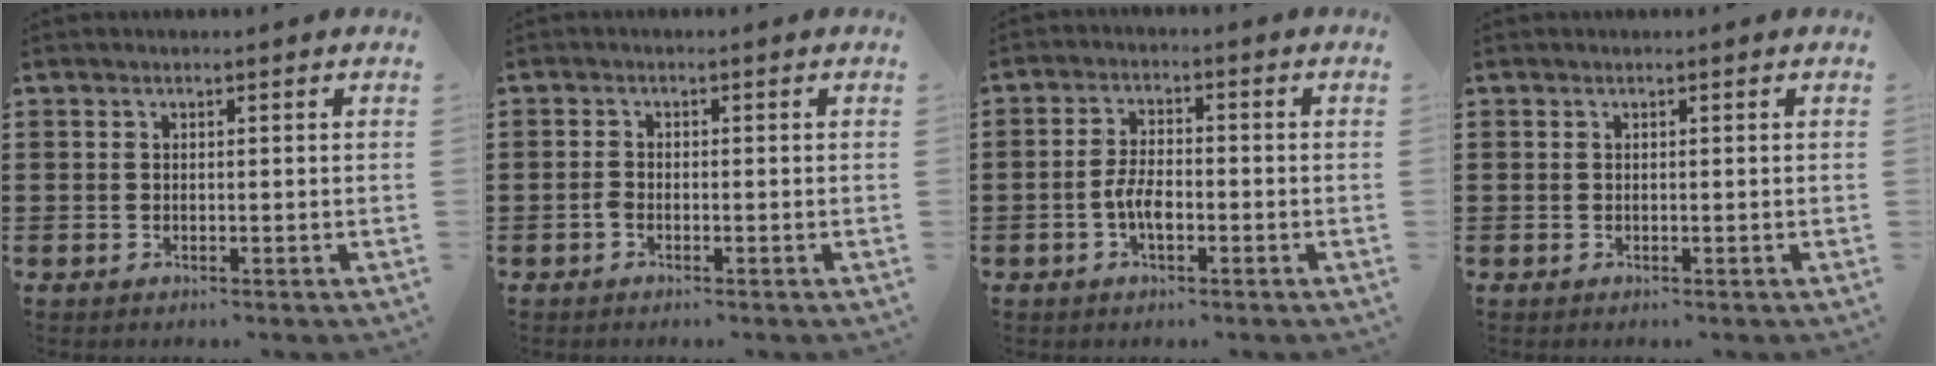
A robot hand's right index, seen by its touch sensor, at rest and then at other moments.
{"total": 1.2, "force": [-0.7, 0.6, 0.7], "torque": [-0.024, -0.003, -0.016]}
{"total": 4.1, "force": [-1.4, 1.7, 3.4], "torque": [-0.079, 0.000, -0.032]}
{"total": 0.0}